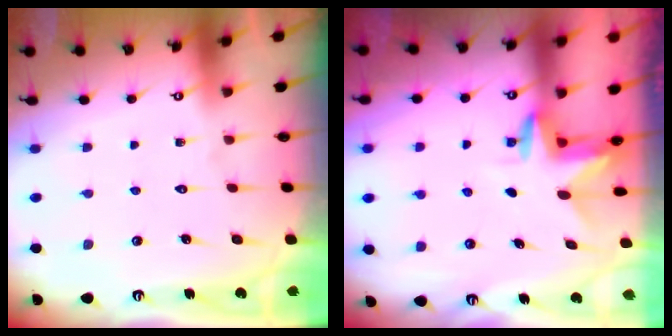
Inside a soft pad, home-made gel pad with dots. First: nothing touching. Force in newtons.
{"total": 3.2, "press": 3.2, "slide": 0.3}